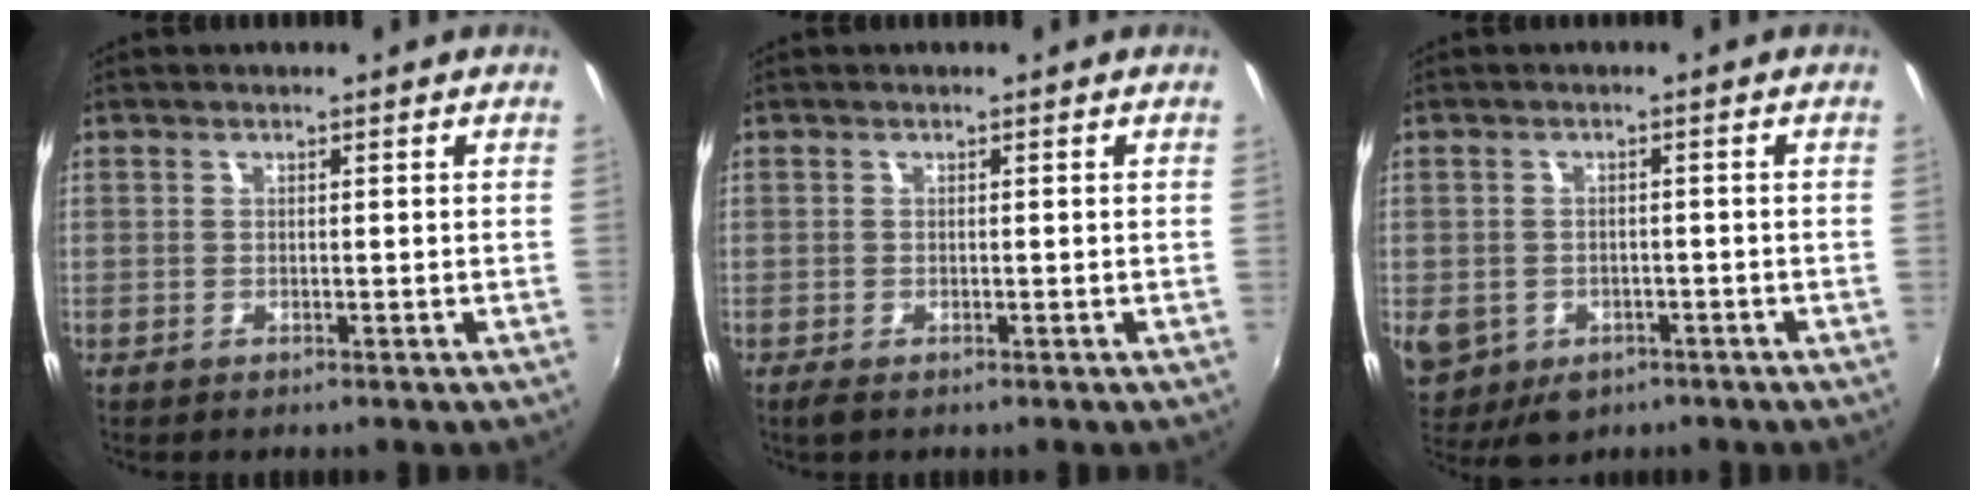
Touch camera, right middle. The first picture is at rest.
{"total": 1.4, "force": [-0.9, 0.5, 0.9], "torque": [-0.018, -0.007, -0.016]}
{"total": 8.9, "force": [-3.3, 7.2, 4.2], "torque": [-0.106, -0.025, -0.043]}